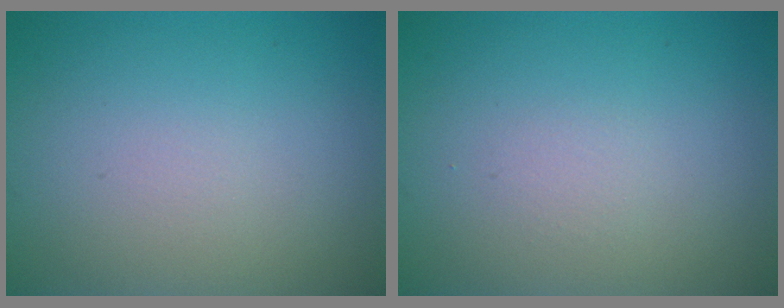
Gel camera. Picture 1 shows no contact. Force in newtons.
{"total": 0.0}